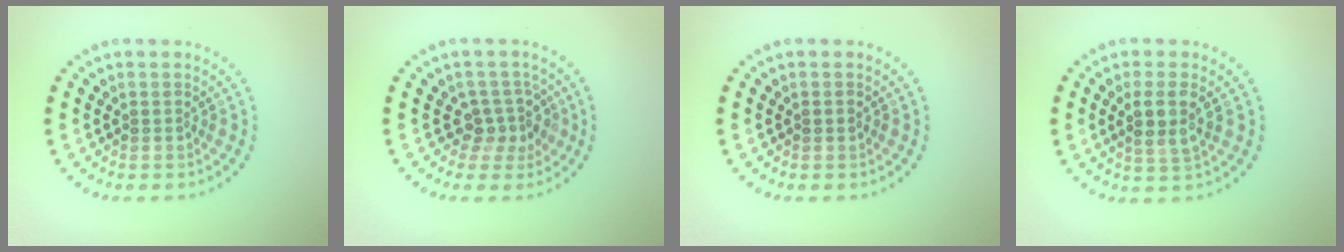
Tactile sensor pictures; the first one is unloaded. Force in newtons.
{"total": 2.6, "press": 2.0, "slide": 1.7}
{"total": 0.8, "press": 0.8, "slide": 0.1}
{"total": 2.9, "press": 2.6, "slide": 1.2}